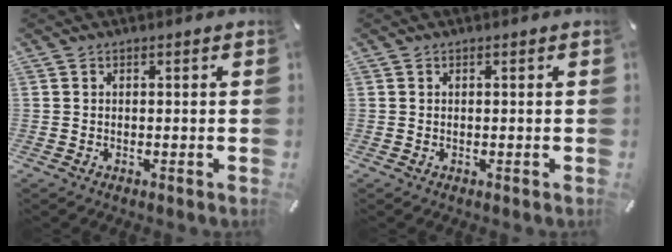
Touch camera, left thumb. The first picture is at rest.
{"total": 0.0}